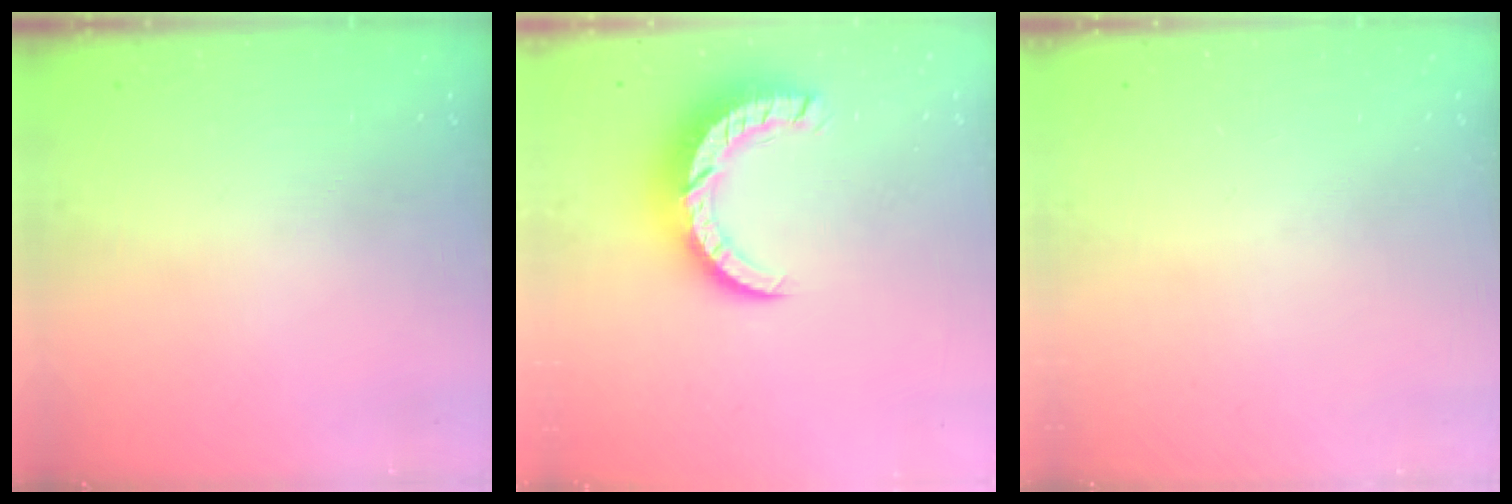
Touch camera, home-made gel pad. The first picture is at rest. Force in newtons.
{"total": 8.9, "press": 8.9, "slide": 0.9}
{"total": 0.0}